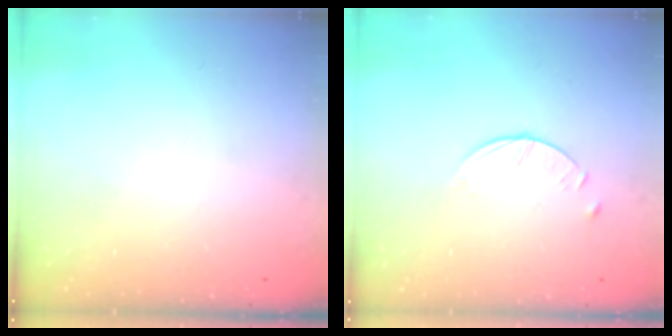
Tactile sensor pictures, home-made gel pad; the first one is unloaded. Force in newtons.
{"total": 2.6, "press": 2.5, "slide": 0.3}